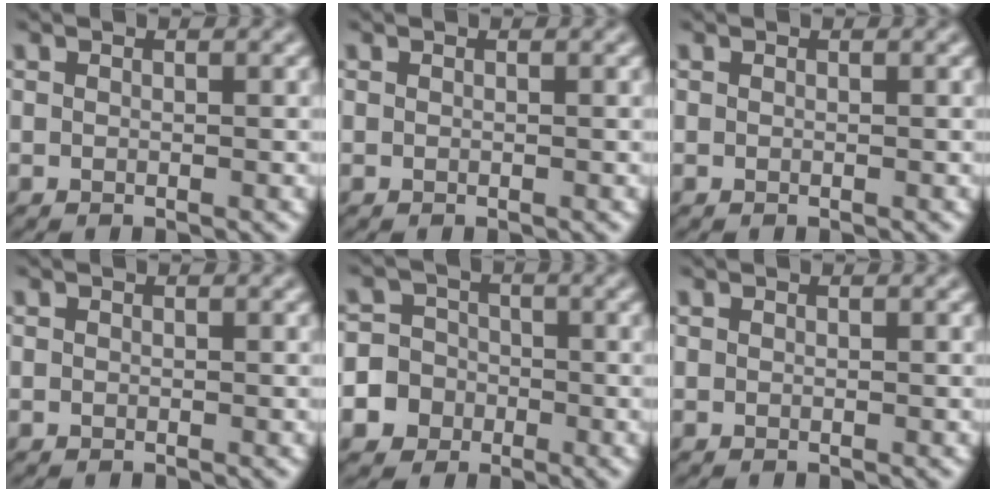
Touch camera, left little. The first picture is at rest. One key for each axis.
{"total": 0.0}
{"total": 0.0}
{"total": 0.0}
{"total": 7.9, "fx": -3.2, "fy": 7.2, "fz": 1.1, "tx": -0.029, "ty": -0.003, "tz": -0.077}
{"total": 0.0}